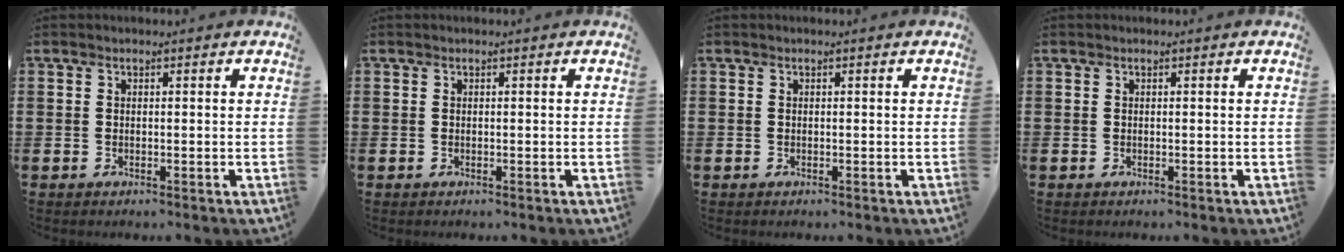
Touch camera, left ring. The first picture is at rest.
{"total": 0.0}
{"total": 0.0}
{"total": 0.0}